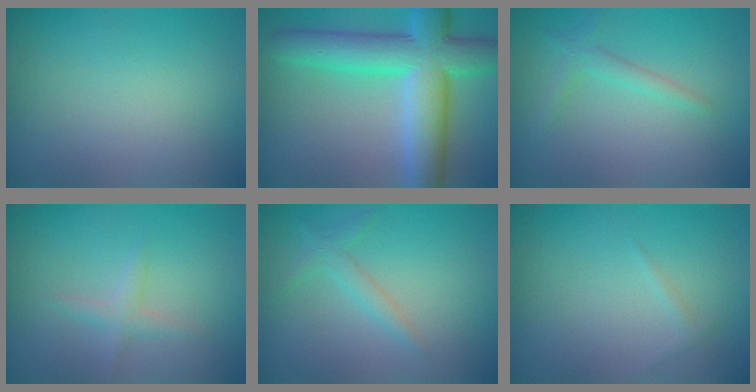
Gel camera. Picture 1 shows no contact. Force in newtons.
{"total": 9.8, "press": 9.8, "slide": 0.2}
{"total": 1.6, "press": 1.6, "slide": 0.1}
{"total": 1.3, "press": 1.3, "slide": 0.1}
{"total": 1.5, "press": 1.5, "slide": 0.1}
{"total": 0.5, "press": 0.5, "slide": 0.1}